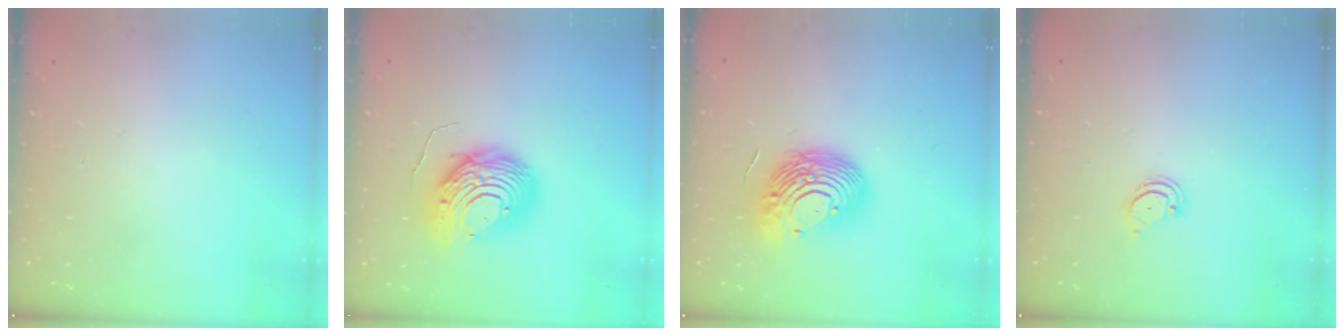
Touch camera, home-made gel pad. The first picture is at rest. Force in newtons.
{"total": 16.1, "press": 16.0, "slide": 1.3}
{"total": 15.1, "press": 14.8, "slide": 2.7}
{"total": 2.2, "press": 2.2, "slide": 0.3}